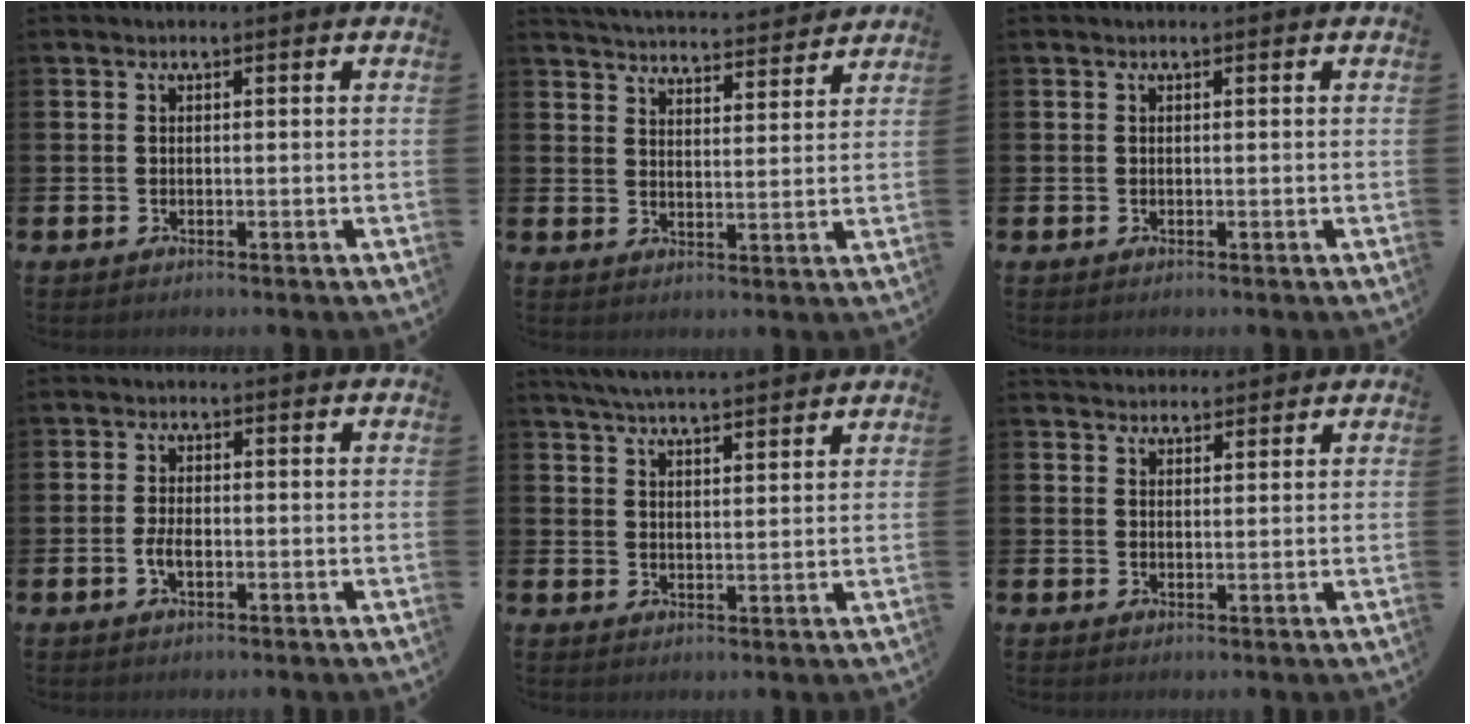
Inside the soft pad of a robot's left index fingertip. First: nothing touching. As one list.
[{"total": 4.8, "force": [4.8, 0.2, 0.1], "torque": [-0.016, -0.041, 0.084]}, {"total": 0.0}, {"total": 2.5, "force": [-0.6, 1.3, 2.1], "torque": [-0.032, -0.002, -0.012]}, {"total": 5.0, "force": [4.9, 0.1, 1.0], "torque": [-0.035, -0.020, 0.088]}, {"total": 2.8, "force": [2.7, 0.7, -0.1], "torque": [0.007, -0.012, 0.048]}]